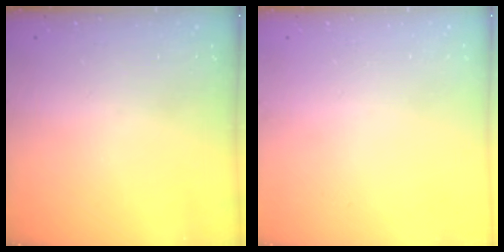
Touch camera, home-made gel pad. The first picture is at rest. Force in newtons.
{"total": 0.0}